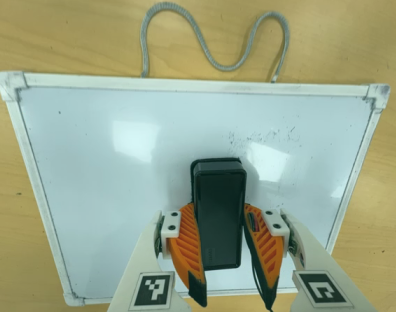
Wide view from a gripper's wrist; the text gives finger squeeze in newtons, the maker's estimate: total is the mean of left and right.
{"total": 11.8, "left": 11.3, "right": 12.3}